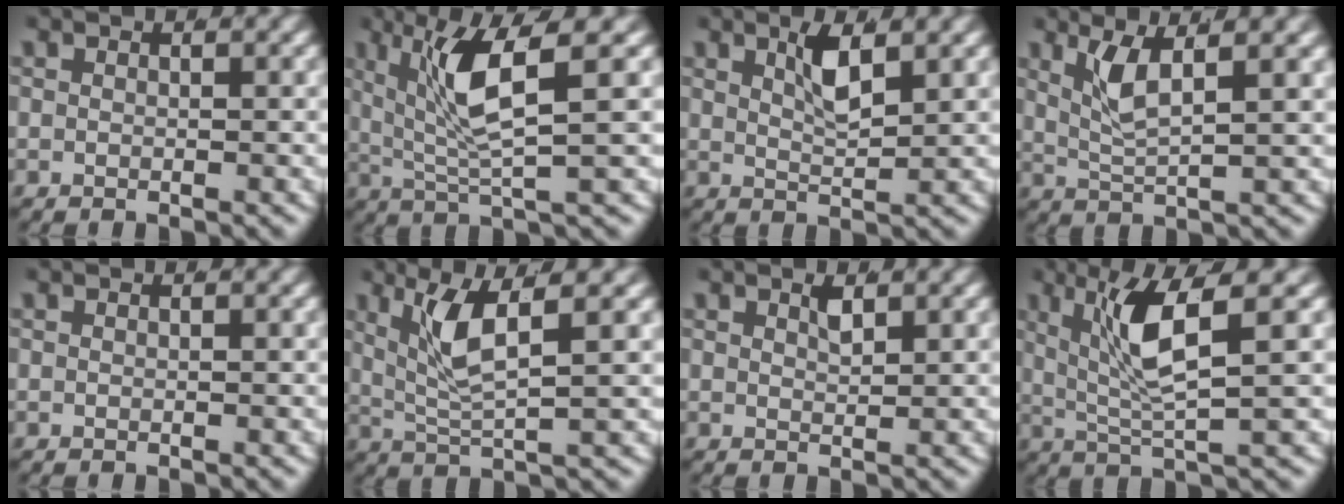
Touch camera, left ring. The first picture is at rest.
{"total": 6.5, "force": [1.7, 2.1, 5.9], "torque": [-0.113, 0.003, 0.032]}
{"total": 2.4, "force": [1.3, 0.3, 2.0], "torque": [-0.041, -0.009, 0.029]}
{"total": 3.5, "force": [1.4, 0.8, 3.1], "torque": [-0.070, -0.001, 0.031]}
{"total": 0.0}
{"total": 5.0, "force": [1.7, 1.5, 4.4], "torque": [-0.096, 0.001, 0.034]}
{"total": 0.9, "force": [0.7, 0.0, 0.6], "torque": [-0.015, -0.007, 0.018]}
{"total": 5.9, "force": [1.7, 1.6, 5.5], "torque": [-0.107, 0.000, 0.034]}